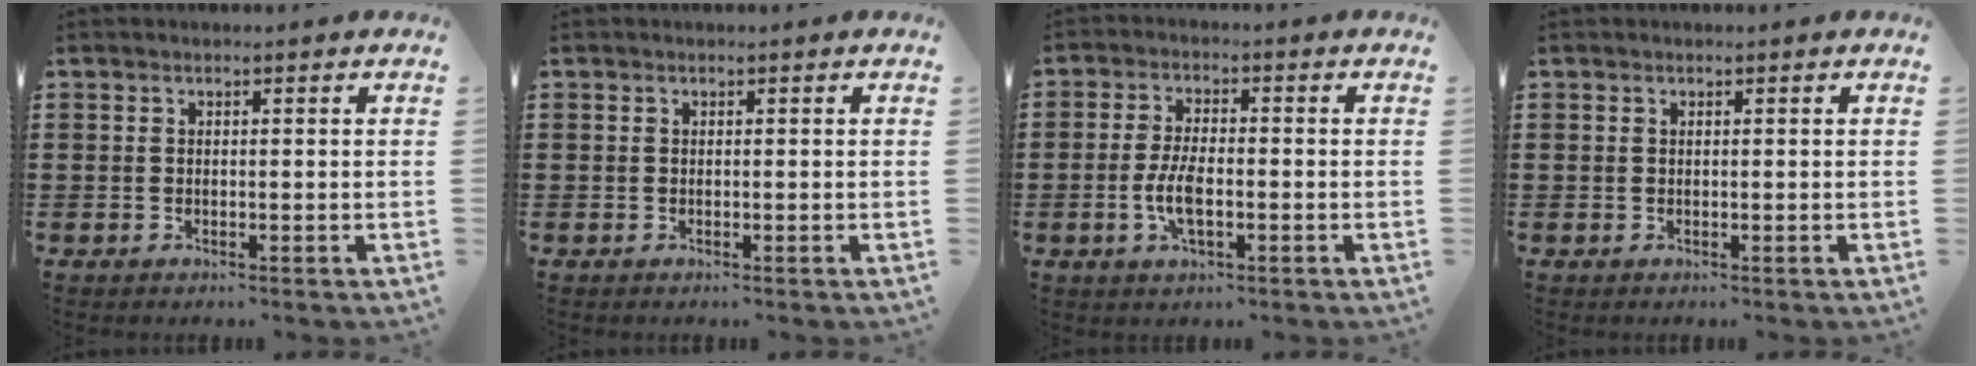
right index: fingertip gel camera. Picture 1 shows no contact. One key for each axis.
{"total": 0.0}
{"total": 5.4, "fx": -1.3, "fy": 2.2, "fz": 4.8, "tx": -0.112, "ty": -0.002, "tz": -0.030}
{"total": 0.0}